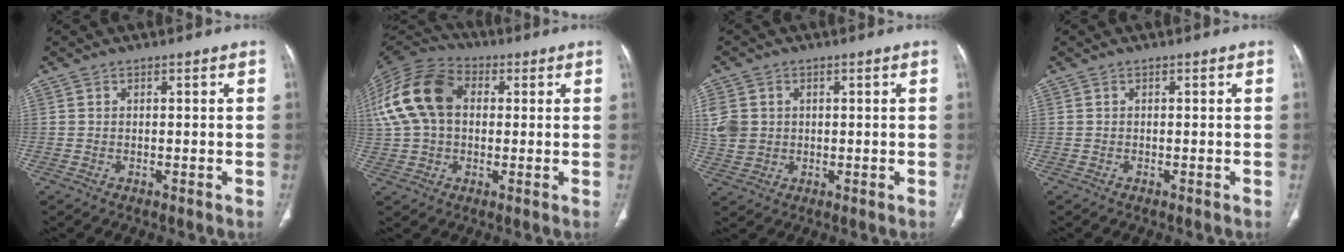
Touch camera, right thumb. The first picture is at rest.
{"total": 17.9, "force": [3.2, 12.3, 12.5], "torque": [-0.261, 0.031, 0.053]}
{"total": 8.0, "force": [1.4, 6.9, 3.9], "torque": [-0.092, 0.001, 0.038]}
{"total": 0.0}